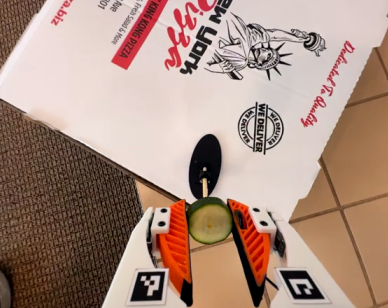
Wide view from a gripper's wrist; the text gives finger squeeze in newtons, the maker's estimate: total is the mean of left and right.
{"total": 7.6, "left": 7.2, "right": 7.9}